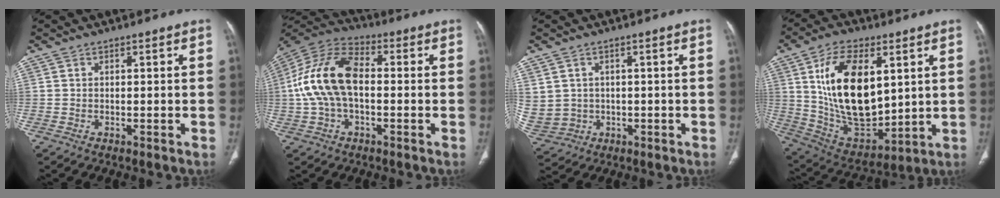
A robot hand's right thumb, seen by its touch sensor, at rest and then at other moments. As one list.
[{"total": 15.7, "force": [-0.1, 9.2, 12.7], "torque": [-0.256, 0.040, -0.009]}, {"total": 9.6, "force": [0.4, 8.9, 3.6], "torque": [-0.108, 0.012, 0.039]}, {"total": 22.2, "force": [5.2, 11.9, 18.0], "torque": [-0.302, -0.028, 0.111]}]